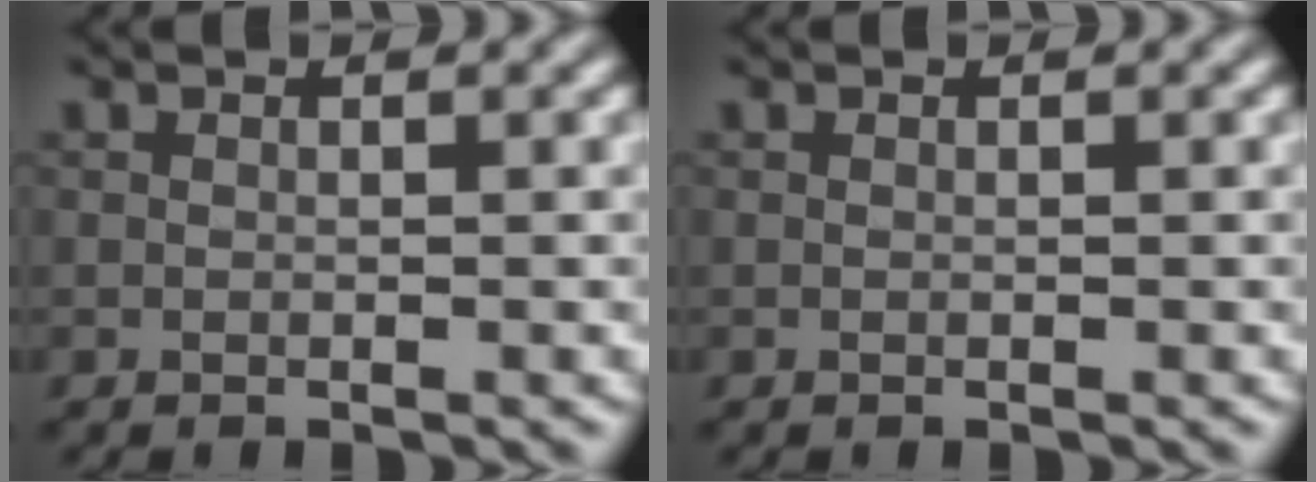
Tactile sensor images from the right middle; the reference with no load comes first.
{"total": 0.0}